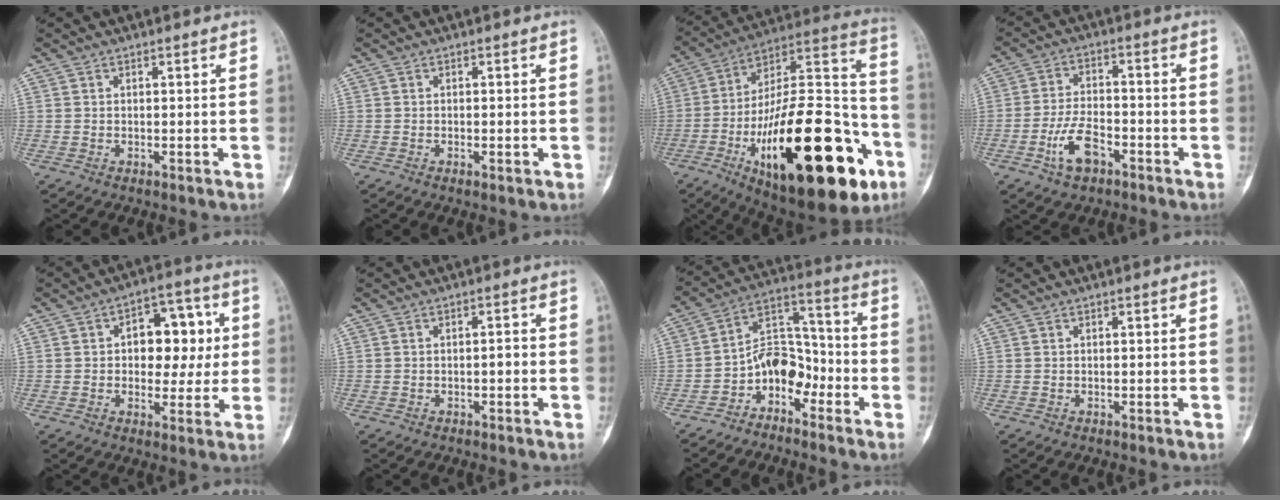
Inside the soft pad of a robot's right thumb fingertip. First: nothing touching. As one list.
[{"total": 1.3, "force": [-0.5, 0.5, 1.1], "torque": [-0.018, 0.002, -0.005]}, {"total": 38.2, "force": [-14.9, 14.9, 31.9], "torque": [-0.465, 0.063, -0.224]}, {"total": 7.4, "force": [-3.8, 3.9, 5.0], "torque": [-0.094, 0.027, -0.072]}, {"total": 12.0, "force": [1.6, 7.7, 9.1], "torque": [-0.073, 0.017, 0.020]}, {"total": 1.3, "force": [-0.4, 0.5, 1.1], "torque": [-0.015, 0.005, -0.008]}, {"total": 9.0, "force": [-4.8, 6.2, 4.6], "torque": [-0.051, 0.081, -0.099]}, {"total": 0.0}]